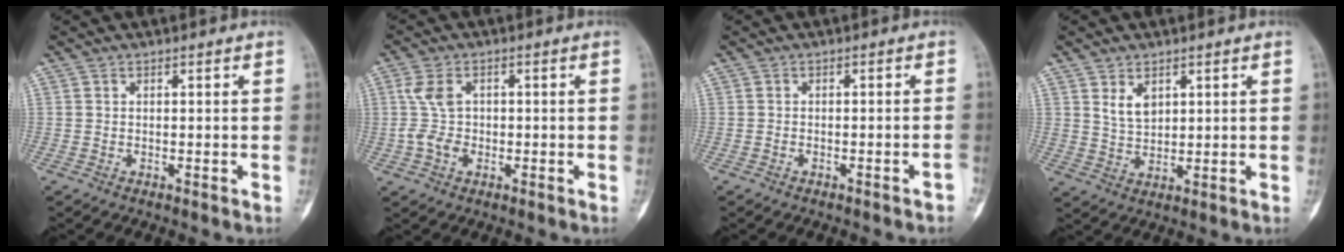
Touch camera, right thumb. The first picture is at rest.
{"total": 5.6, "force": [-0.2, 4.1, 3.7], "torque": [-0.068, 0.008, -0.006]}
{"total": 1.6, "force": [-1.2, 0.2, 1.1], "torque": [-0.015, 0.014, -0.016]}
{"total": 4.5, "force": [2.2, 2.8, 2.8], "torque": [-0.038, -0.016, 0.049]}